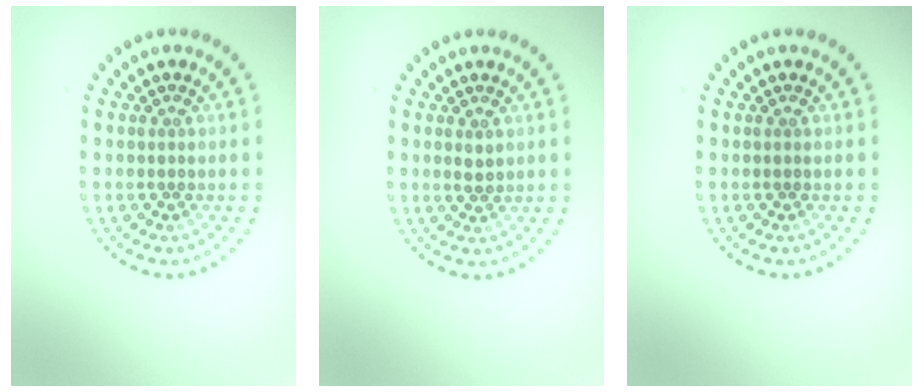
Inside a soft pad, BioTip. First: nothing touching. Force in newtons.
{"total": 0.9, "press": 0.9, "slide": 0.2}
{"total": 0.0}